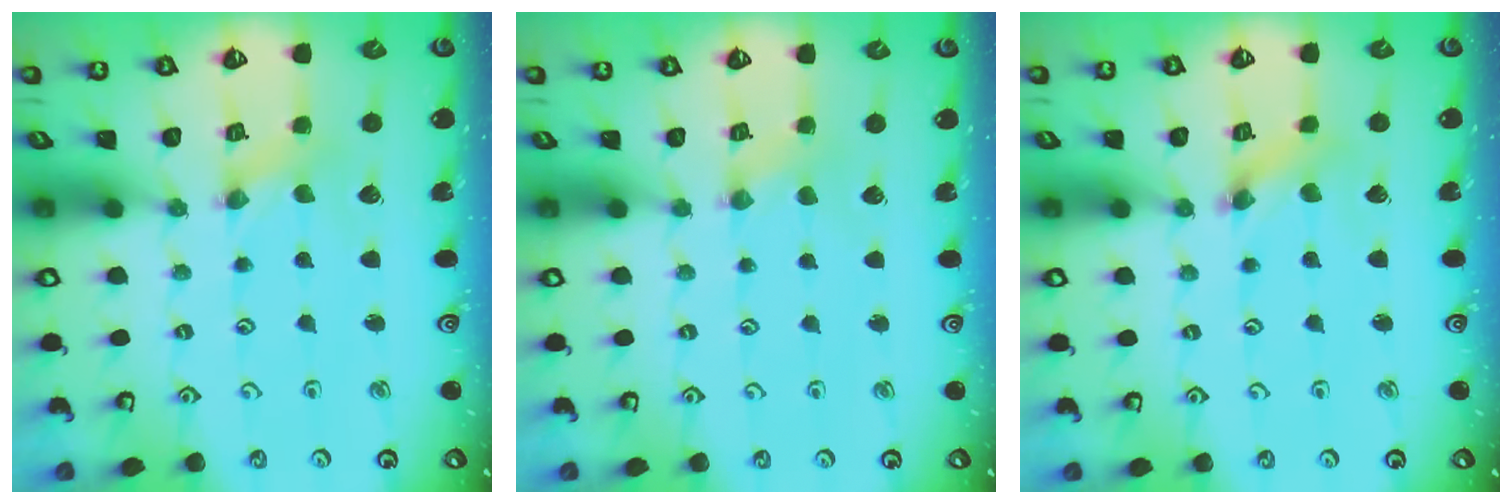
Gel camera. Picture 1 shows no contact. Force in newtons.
{"total": 1.2, "press": 1.1, "slide": 0.3}
{"total": 2.0, "press": 2.0, "slide": 0.1}